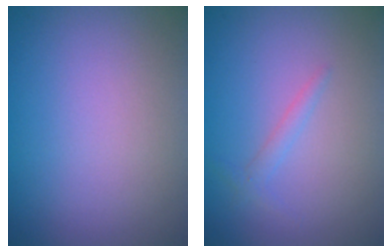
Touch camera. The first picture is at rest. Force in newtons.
{"total": 0.9, "press": 0.9, "slide": 0.1}